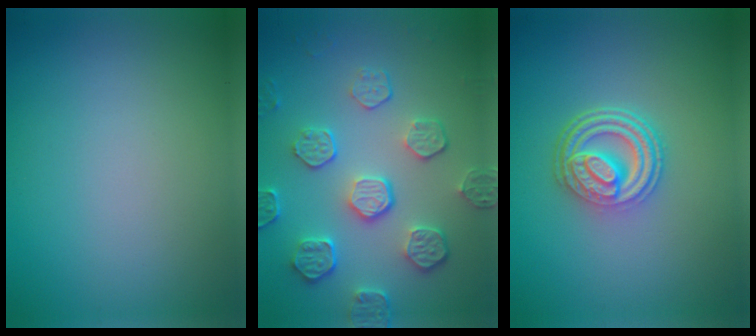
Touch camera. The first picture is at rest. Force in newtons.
{"total": 5.3, "press": 4.2, "slide": 3.2}
{"total": 4.9, "press": 3.7, "slide": 3.2}